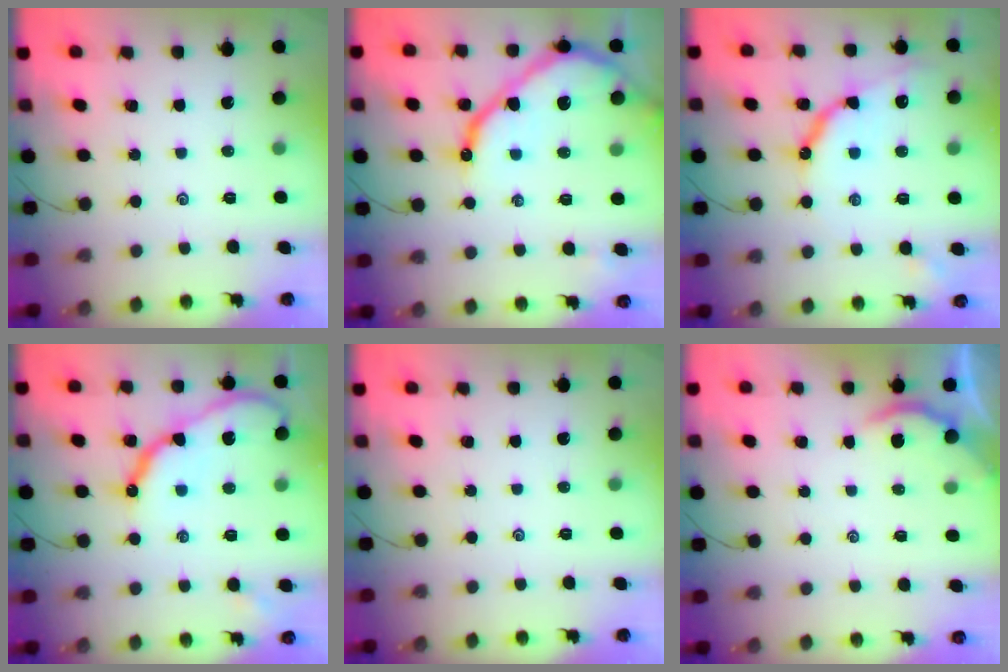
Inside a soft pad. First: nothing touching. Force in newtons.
{"total": 14.9, "press": 14.9, "slide": 1.5}
{"total": 11.1, "press": 11.1, "slide": 0.9}
{"total": 13.7, "press": 13.6, "slide": 1.5}
{"total": 0.0}
{"total": 2.1, "press": 2.0, "slide": 0.4}